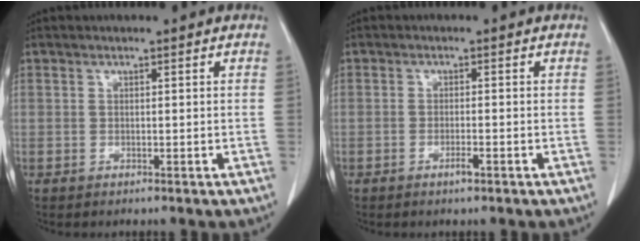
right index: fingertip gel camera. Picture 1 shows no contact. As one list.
[{"total": 1.7, "force": [-0.9, 0.2, 1.4], "torque": [-0.025, -0.001, -0.015]}]